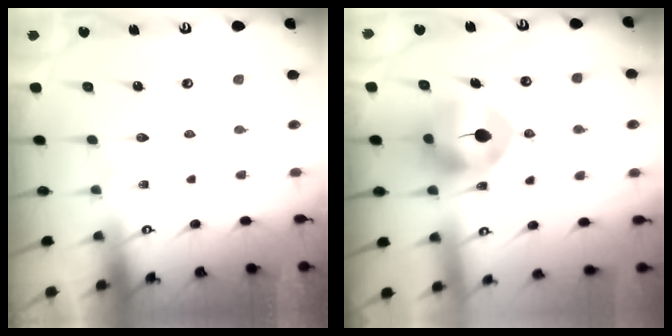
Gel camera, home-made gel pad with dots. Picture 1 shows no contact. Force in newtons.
{"total": 9.4, "press": 9.3, "slide": 1.1}